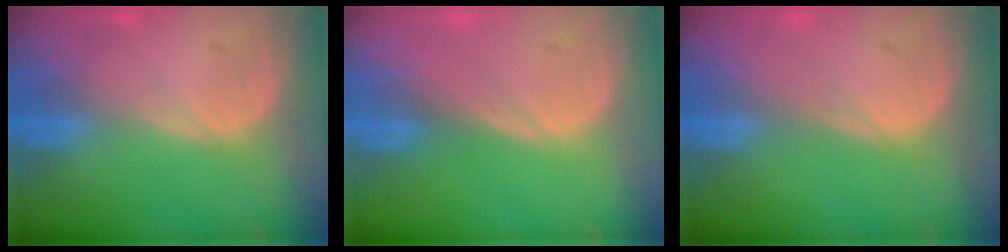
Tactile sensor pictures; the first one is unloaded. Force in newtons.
{"total": 0.0}
{"total": 0.0}